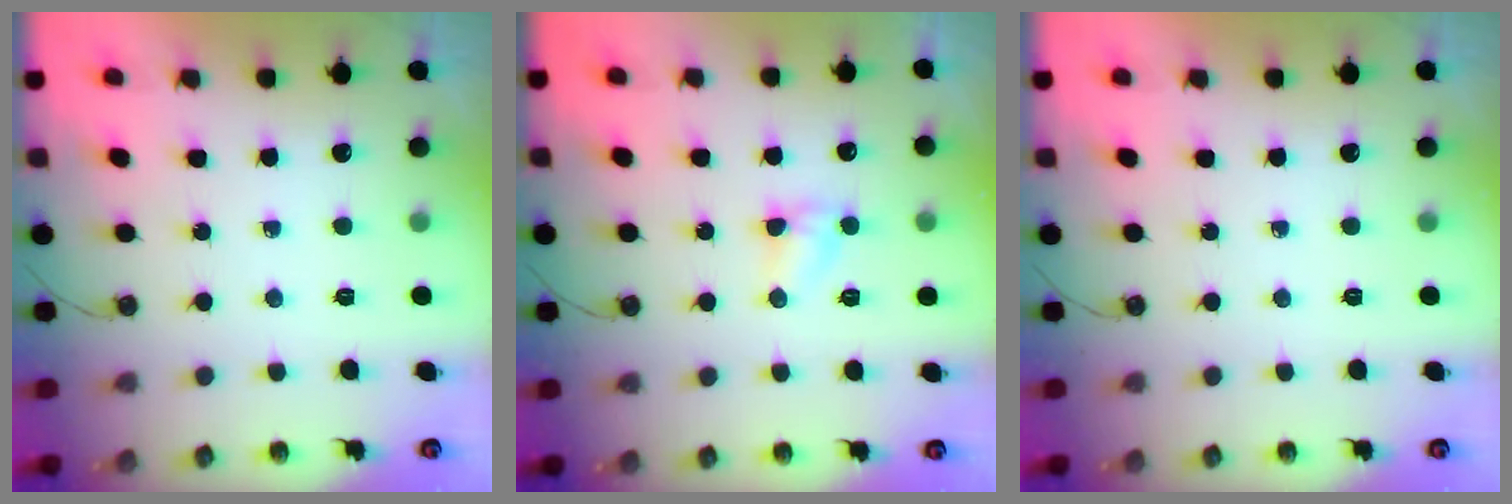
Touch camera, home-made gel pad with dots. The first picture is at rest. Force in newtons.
{"total": 4.3, "press": 4.2, "slide": 0.6}
{"total": 0.0}